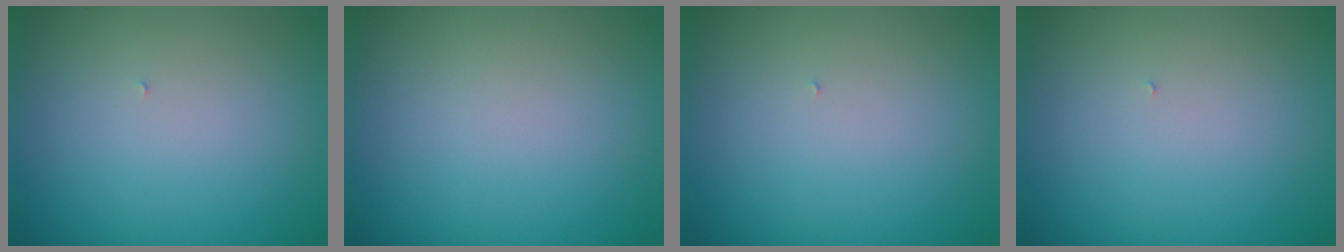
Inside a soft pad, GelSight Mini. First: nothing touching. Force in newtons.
{"total": 0.0}
{"total": 0.0}
{"total": 0.0}